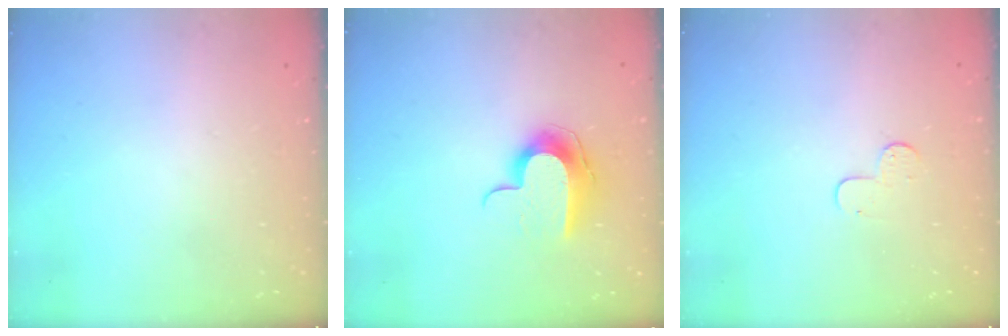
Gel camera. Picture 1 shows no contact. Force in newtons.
{"total": 9.9, "press": 9.9, "slide": 0.2}
{"total": 4.3, "press": 4.3, "slide": 0.4}